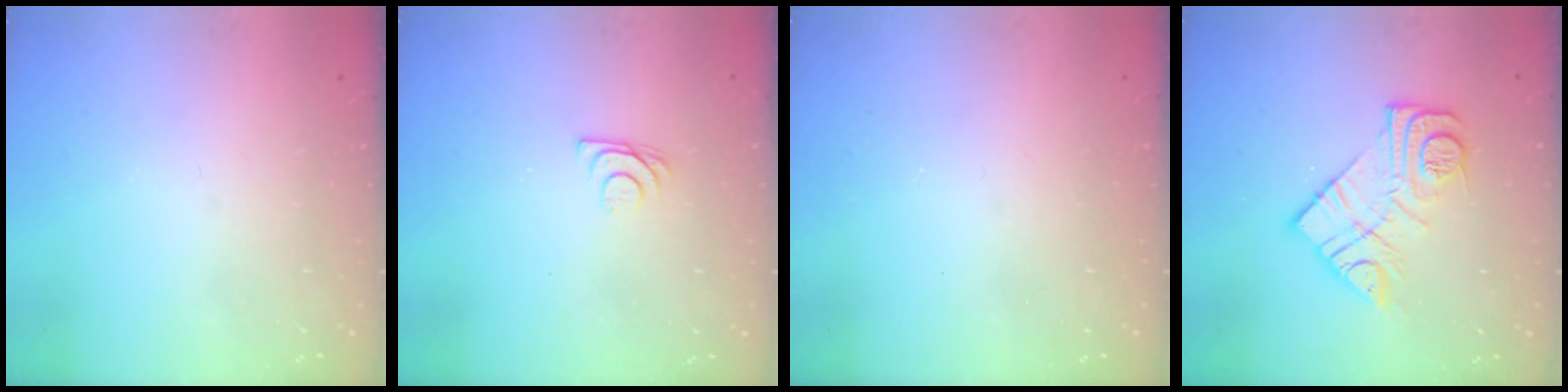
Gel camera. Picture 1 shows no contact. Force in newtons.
{"total": 6.1, "press": 6.0, "slide": 0.8}
{"total": 2.5, "press": 2.4, "slide": 0.4}
{"total": 13.2, "press": 13.2, "slide": 0.9}